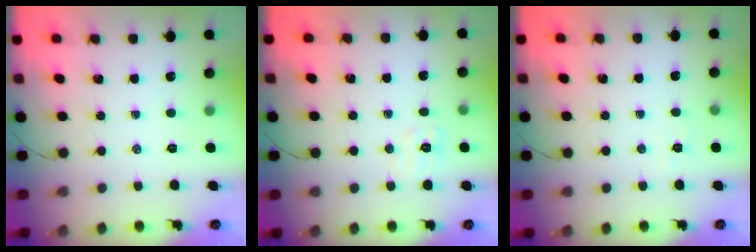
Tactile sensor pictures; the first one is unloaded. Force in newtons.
{"total": 6.2, "press": 6.1, "slide": 1.3}
{"total": 2.5, "press": 2.4, "slide": 0.7}